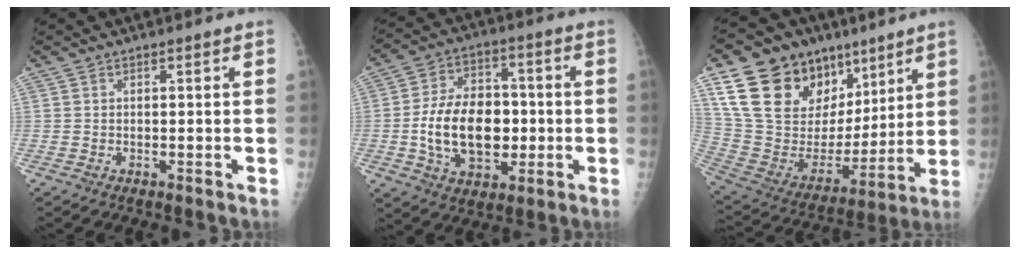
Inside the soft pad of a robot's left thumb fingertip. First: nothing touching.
{"total": 16.3, "force": [-1.7, 10.7, 12.2], "torque": [-0.183, 0.014, -0.021]}
{"total": 26.2, "force": [13.9, 17.2, 14.0], "torque": [-0.211, -0.013, 0.260]}